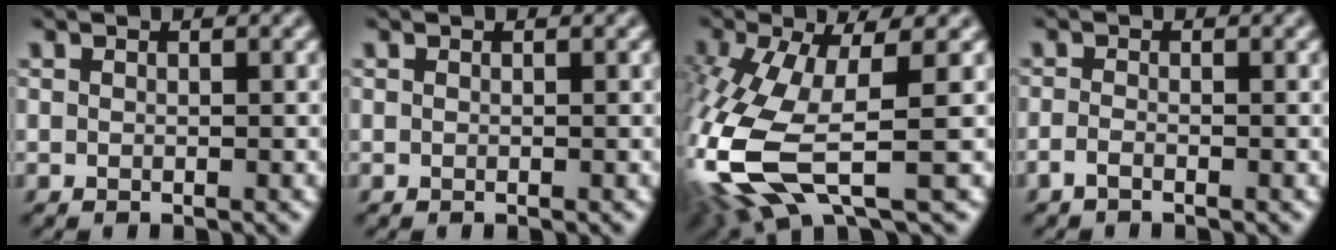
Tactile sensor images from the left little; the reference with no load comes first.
{"total": 0.0}
{"total": 11.2, "force": [-2.6, 4.3, 10.1], "torque": [-0.251, -0.023, -0.045]}
{"total": 1.1, "force": [-0.8, 0.2, 0.6], "torque": [-0.017, 0.002, -0.019]}